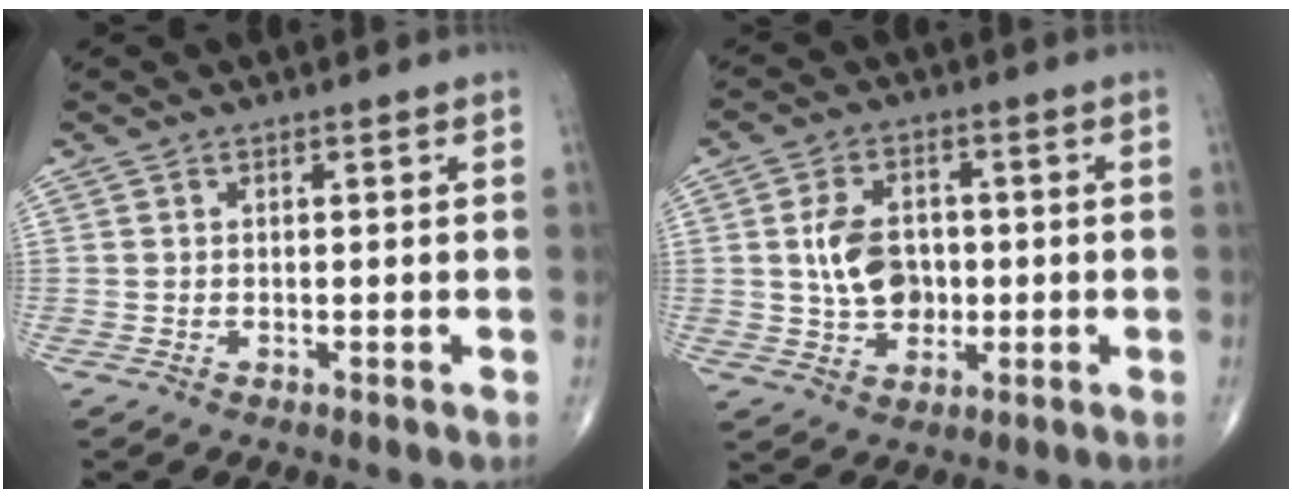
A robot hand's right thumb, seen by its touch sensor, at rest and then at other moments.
{"total": 8.9, "force": [0.2, 6.5, 6.0], "torque": [-0.085, 0.006, 0.006]}